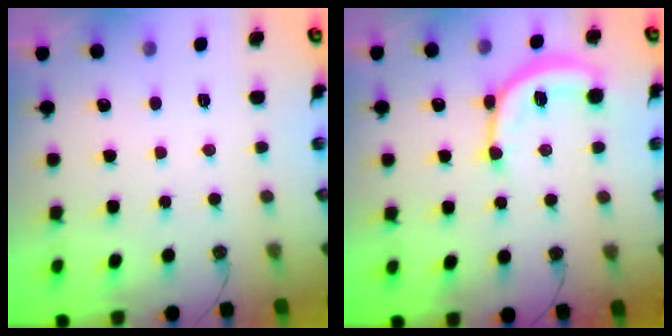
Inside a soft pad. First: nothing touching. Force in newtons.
{"total": 13.0, "press": 13.0, "slide": 0.5}